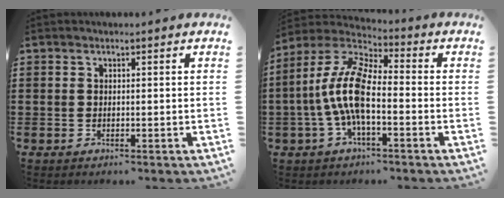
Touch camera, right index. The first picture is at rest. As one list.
[{"total": 10.5, "force": [-1.4, 3.7, 9.7], "torque": [-0.234, -0.013, -0.035]}]